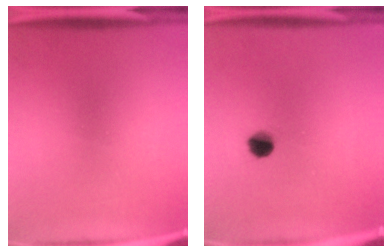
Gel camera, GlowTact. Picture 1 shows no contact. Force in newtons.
{"total": 4.1}